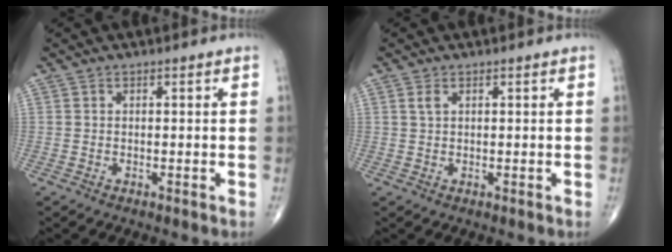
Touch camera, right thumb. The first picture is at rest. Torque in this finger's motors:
{"motor_torque": [-0.25, 0.16, 0.12, 0.04, 0.02]}